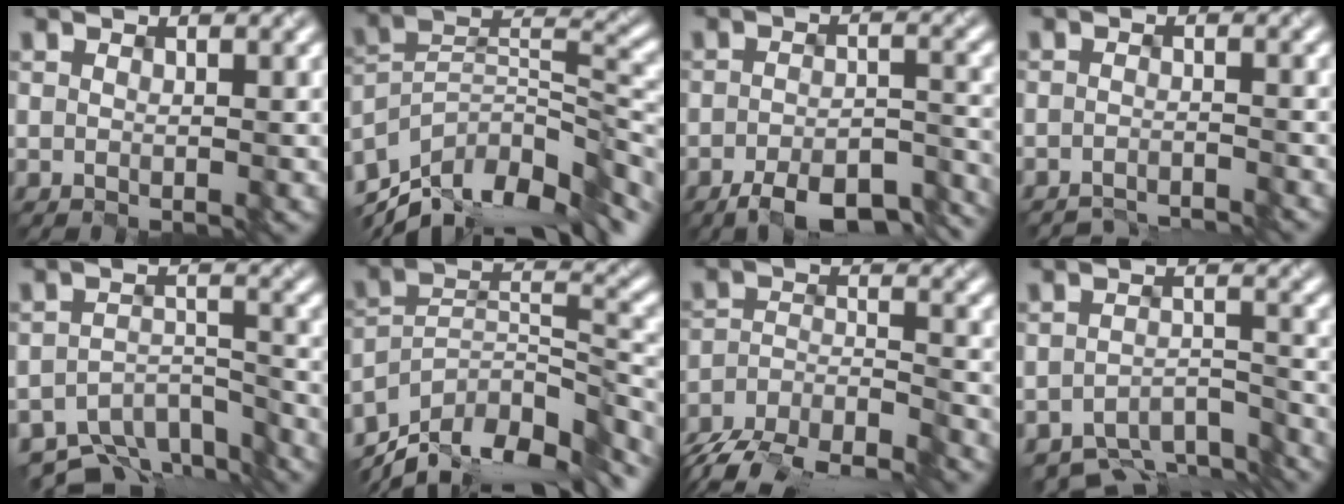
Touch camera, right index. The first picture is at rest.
{"total": 12.5, "force": [-9.5, 5.4, 6.1], "torque": [-0.128, 0.012, -0.157]}
{"total": 7.6, "force": [-5.7, 2.6, 4.3], "torque": [-0.063, -0.013, -0.079]}
{"total": 3.2, "force": [-3.2, 0.0, 0.0], "torque": [0.005, -0.007, -0.049]}
{"total": 8.5, "force": [-7.6, 2.9, 2.4], "torque": [-0.032, -0.011, -0.111]}
{"total": 13.1, "force": [-10.4, 5.0, 6.0], "torque": [-0.121, 0.011, -0.162]}
{"total": 10.0, "force": [-8.9, 3.3, 3.3], "torque": [-0.056, -0.019, -0.129]}
{"total": 7.6, "force": [-6.9, 2.1, 2.5], "torque": [-0.037, -0.019, -0.097]}